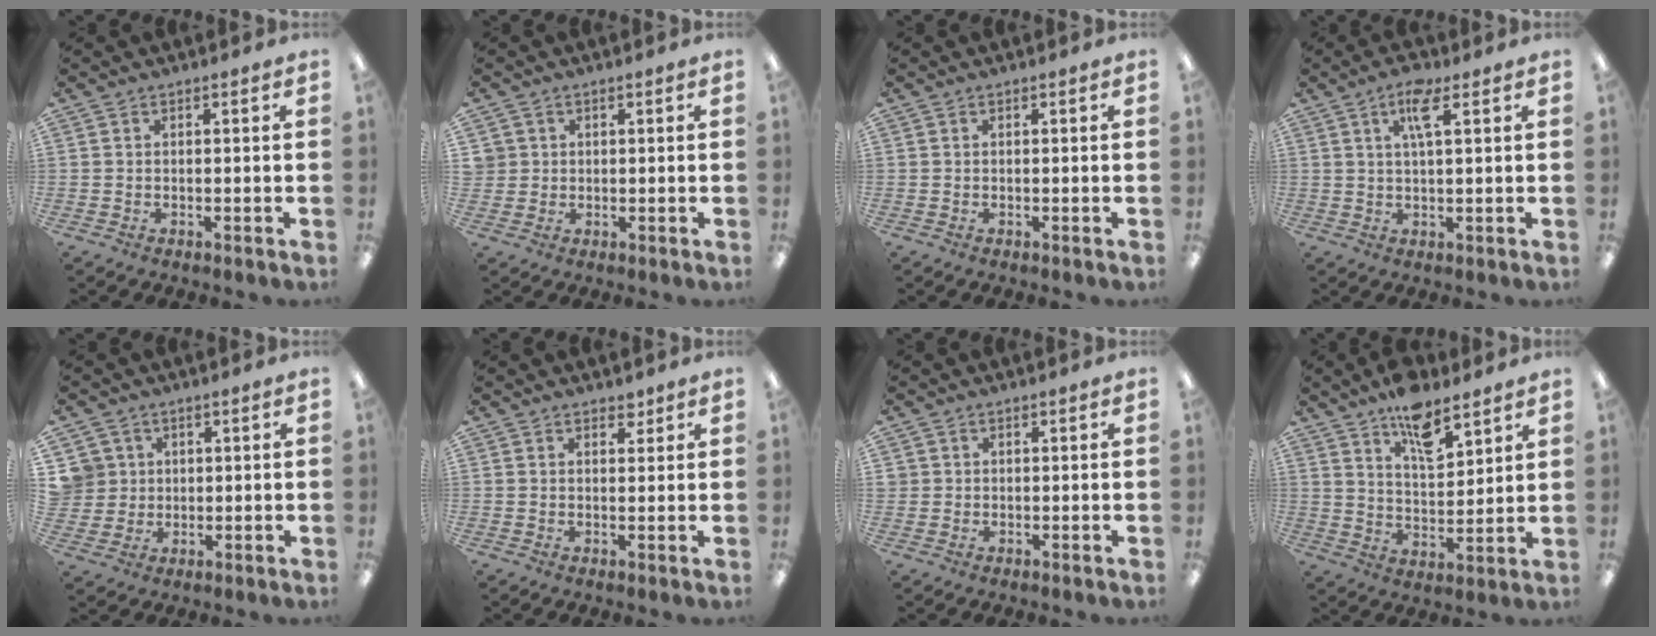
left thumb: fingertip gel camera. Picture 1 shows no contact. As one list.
[{"total": 2.8, "force": [0.8, 2.7, 0.1], "torque": [-0.010, 0.006, 0.014]}, {"total": 0.0}, {"total": 5.9, "force": [3.0, 1.6, 4.8], "torque": [-0.089, 0.002, 0.047]}, {"total": 6.1, "force": [1.9, 5.7, 0.3], "torque": [-0.014, 0.005, 0.040]}, {"total": 2.3, "force": [1.8, 1.1, 0.9], "torque": [-0.003, -0.006, 0.029]}, {"total": 1.4, "force": [0.4, 1.4, 0.1], "torque": [-0.003, 0.003, 0.005]}, {"total": 11.2, "force": [8.0, 4.6, 6.2], "torque": [-0.095, -0.044, 0.140]}]